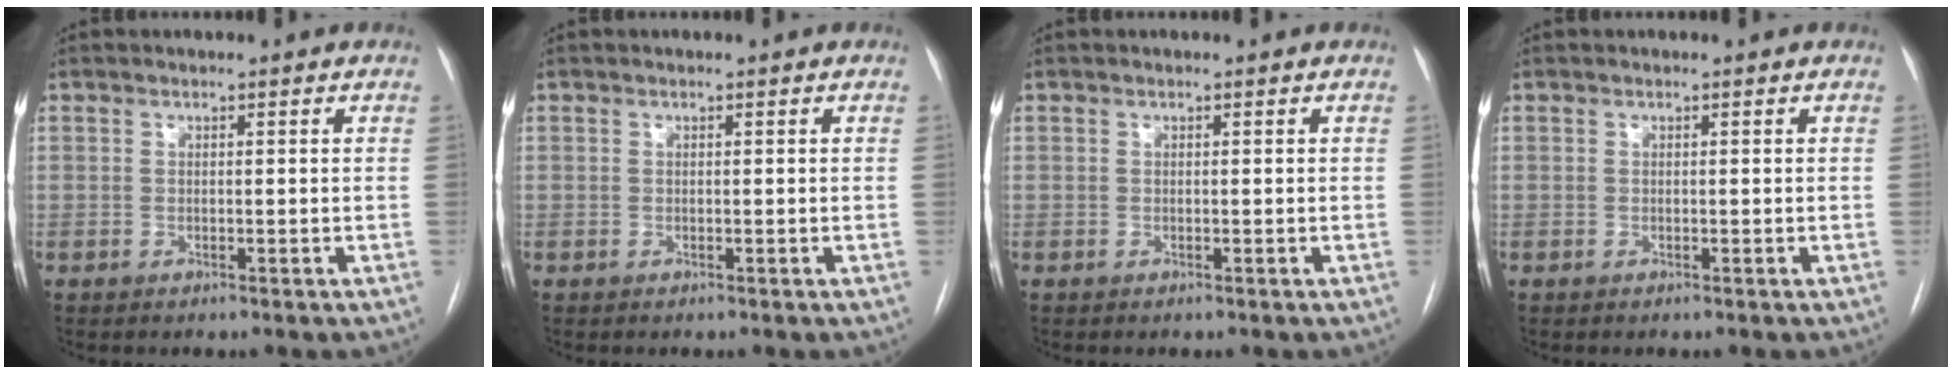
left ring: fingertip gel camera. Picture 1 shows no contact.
{"total": 0.0}
{"total": 0.0}
{"total": 0.0}